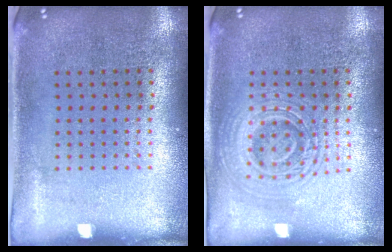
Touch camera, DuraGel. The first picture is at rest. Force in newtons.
{"total": 2.6, "press": 2.5, "slide": 0.5}